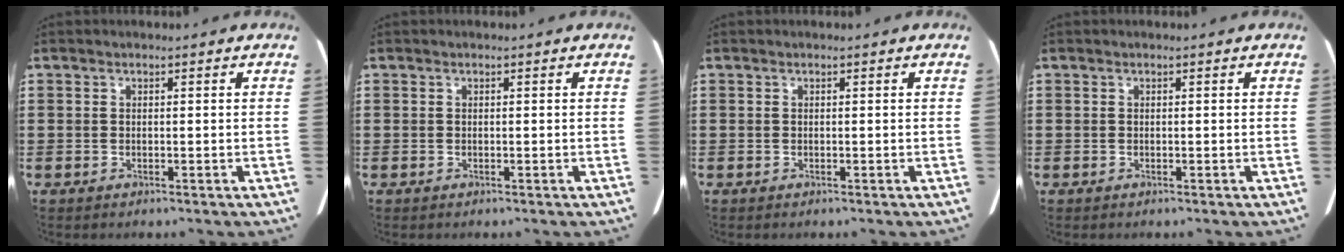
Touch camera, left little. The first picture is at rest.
{"total": 0.0}
{"total": 0.0}
{"total": 0.0}